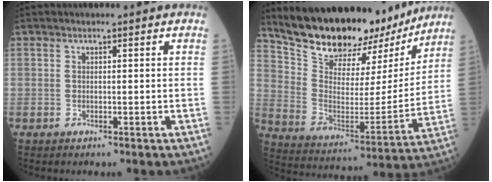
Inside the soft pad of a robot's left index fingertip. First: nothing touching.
{"total": 22.9, "force": [19.9, 6.9, 9.0], "torque": [-0.152, -0.011, 0.303]}